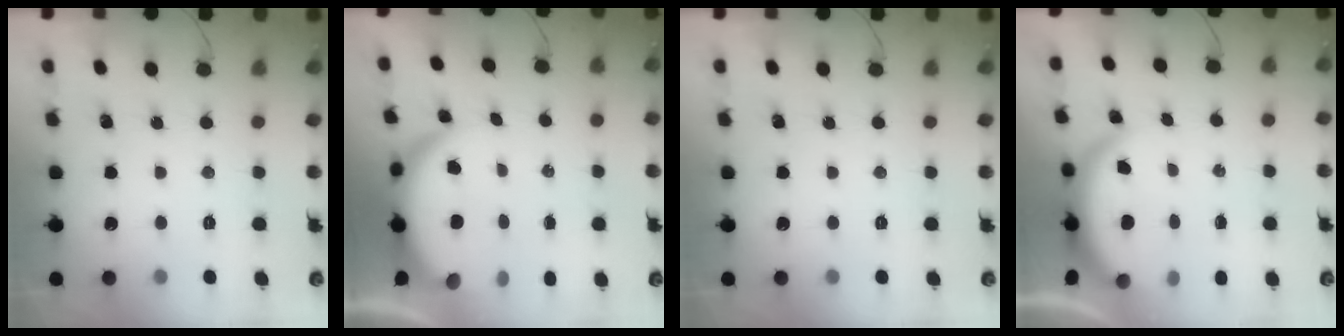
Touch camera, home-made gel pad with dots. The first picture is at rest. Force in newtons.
{"total": 7.1, "press": 7.1, "slide": 0.9}
{"total": 0.0}
{"total": 3.9, "press": 3.9, "slide": 0.2}